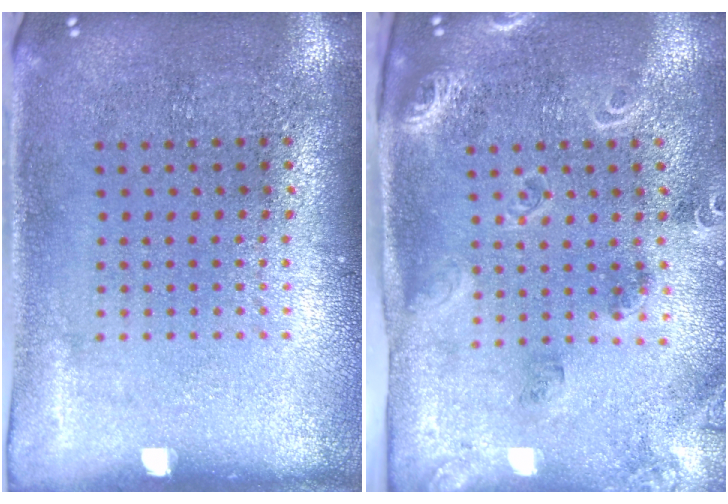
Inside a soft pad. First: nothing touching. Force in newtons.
{"total": 1.7, "press": 1.7, "slide": 0.3}